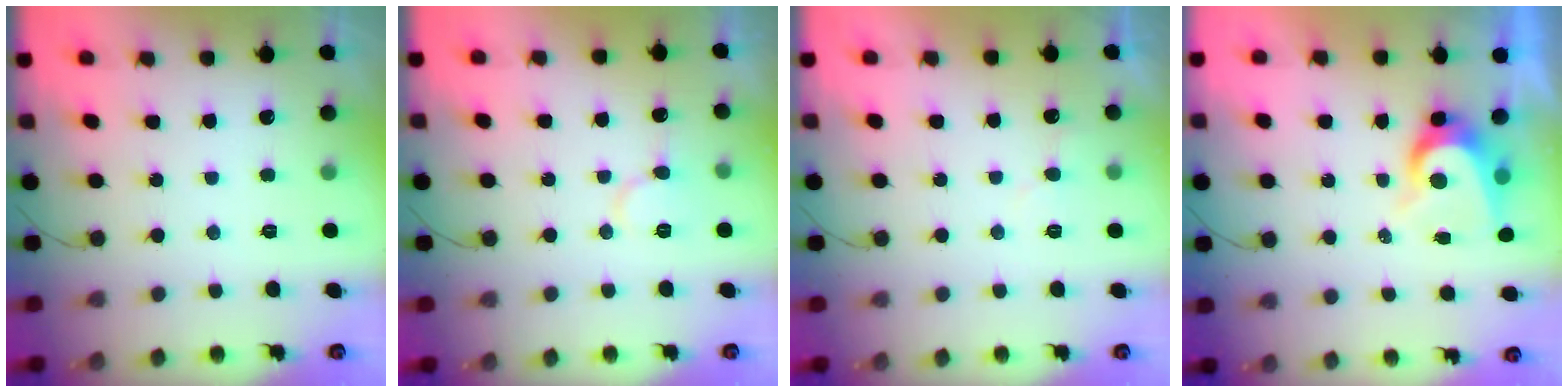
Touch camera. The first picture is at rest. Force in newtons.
{"total": 7.8, "press": 7.8, "slide": 0.9}
{"total": 5.0, "press": 5.0, "slide": 0.2}
{"total": 6.7, "press": 6.7, "slide": 0.5}